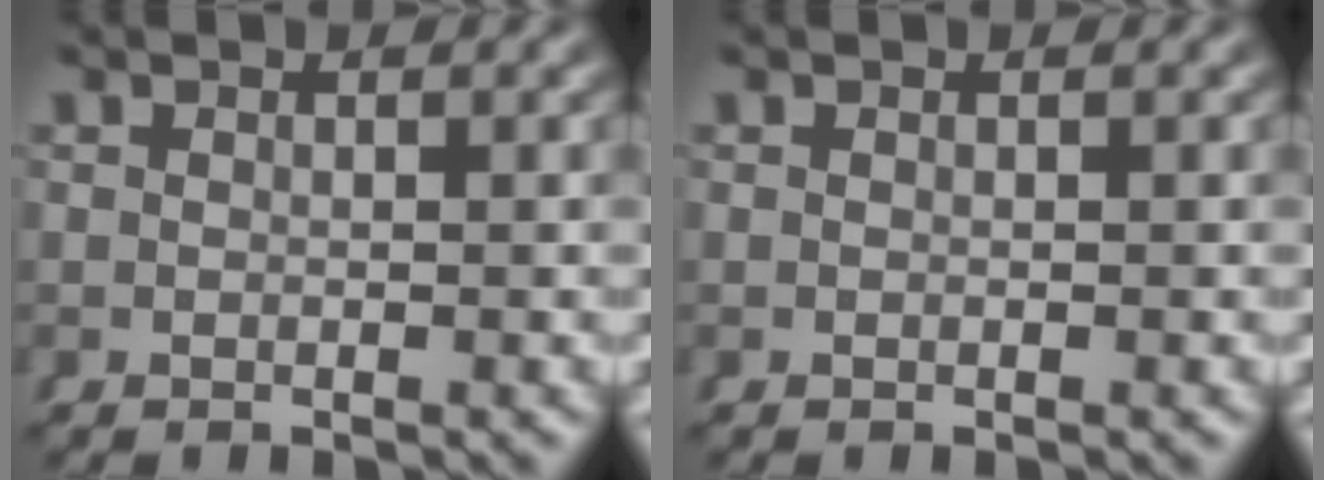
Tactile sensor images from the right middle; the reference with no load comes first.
{"total": 0.0}